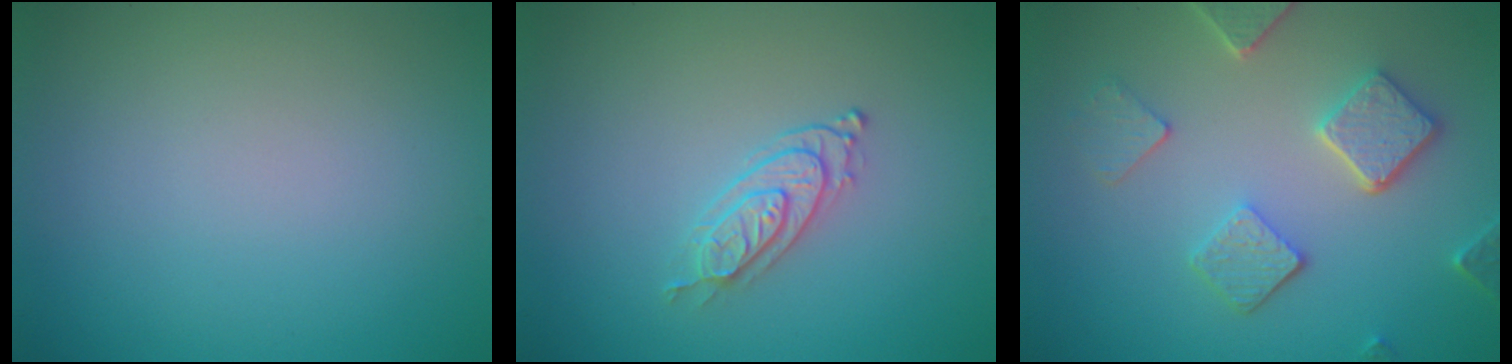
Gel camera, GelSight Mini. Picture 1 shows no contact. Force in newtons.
{"total": 2.3, "press": 2.0, "slide": 1.1}
{"total": 4.7, "press": 3.8, "slide": 2.8}